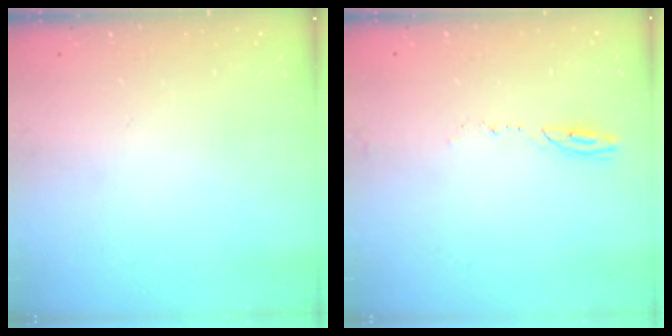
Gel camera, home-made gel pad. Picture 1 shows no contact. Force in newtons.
{"total": 4.7, "press": 4.7, "slide": 0.5}